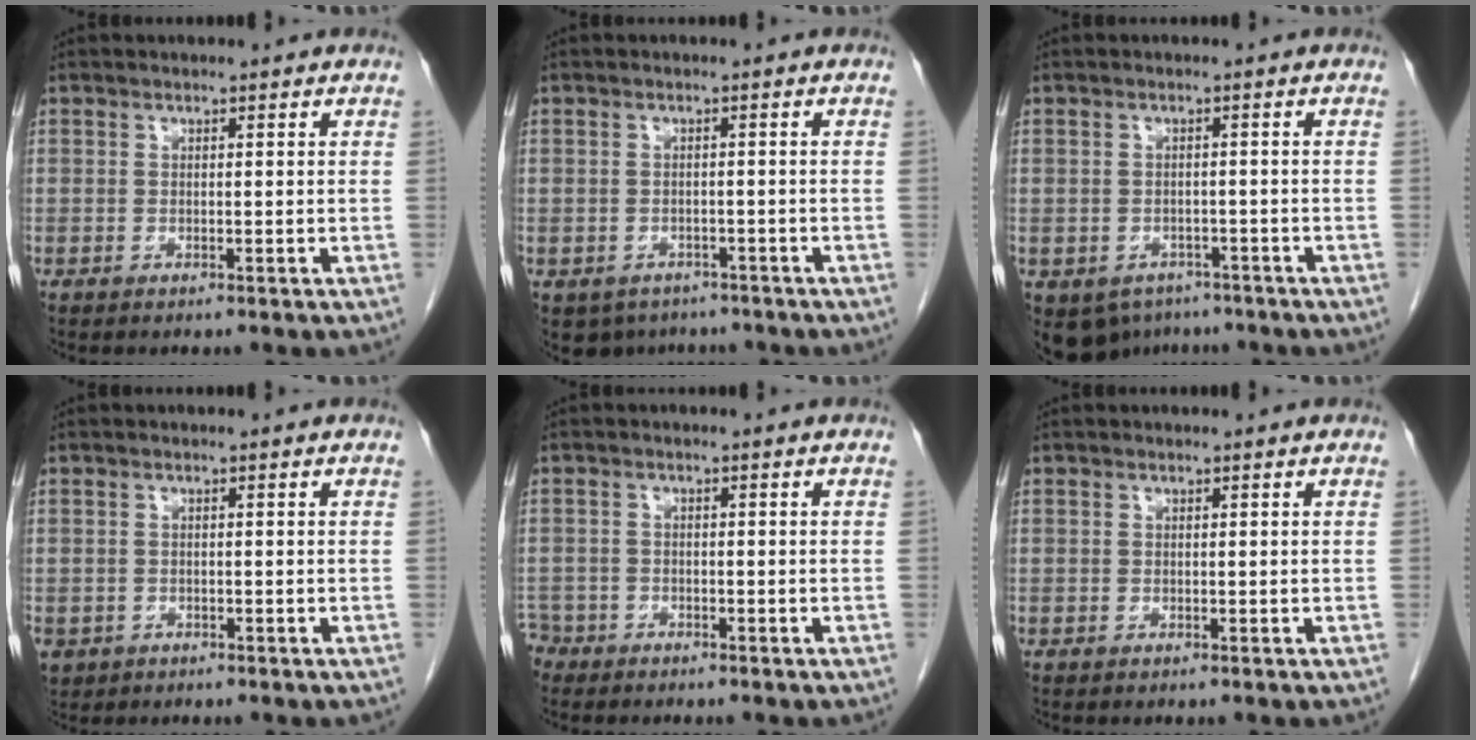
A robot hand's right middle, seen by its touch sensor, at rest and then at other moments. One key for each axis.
{"total": 5.5, "fx": -4.0, "fy": 3.7, "fz": 0.8, "tx": -0.007, "ty": 0.006, "tz": -0.053}
{"total": 8.6, "fx": -5.1, "fy": 6.4, "fz": 2.3, "tx": -0.054, "ty": -0.002, "tz": -0.062}
{"total": 3.1, "fx": -1.6, "fy": 2.5, "fz": 0.7, "tx": -0.016, "ty": -0.001, "tz": -0.023}
{"total": 3.2, "fx": -2.8, "fy": 1.6, "fz": -0.3, "tx": -0.002, "ty": 0.001, "tz": -0.056}
{"total": 0.0}